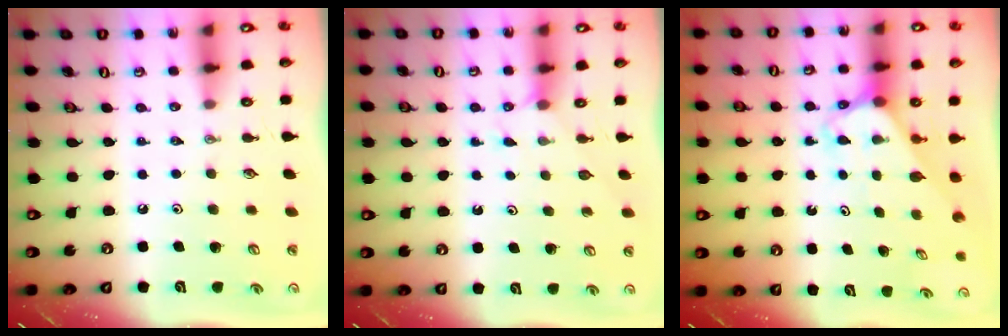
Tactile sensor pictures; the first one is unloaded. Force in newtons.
{"total": 3.0, "press": 2.9, "slide": 0.4}
{"total": 2.6, "press": 2.6, "slide": 0.2}